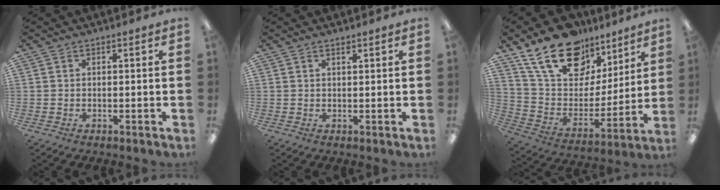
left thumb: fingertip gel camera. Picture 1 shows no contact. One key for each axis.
{"total": 0.9, "fx": 0.9, "fy": 0.1, "fz": 0.2, "tx": -0.005, "ty": -0.001, "tz": 0.016}
{"total": 22.2, "fx": 14.8, "fy": 12.8, "fz": 10.5, "tx": -0.191, "ty": -0.082, "tz": 0.270}